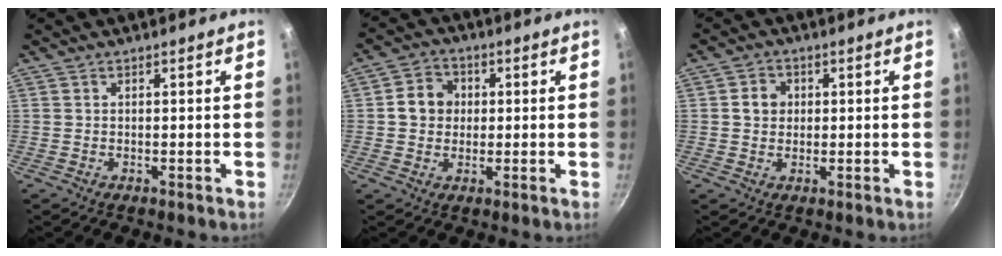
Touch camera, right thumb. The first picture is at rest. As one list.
[{"total": 6.6, "force": [0.6, 5.7, 3.2], "torque": [-0.035, 0.011, 0.004]}, {"total": 3.7, "force": [0.6, 3.3, 1.7], "torque": [-0.014, 0.006, 0.008]}]